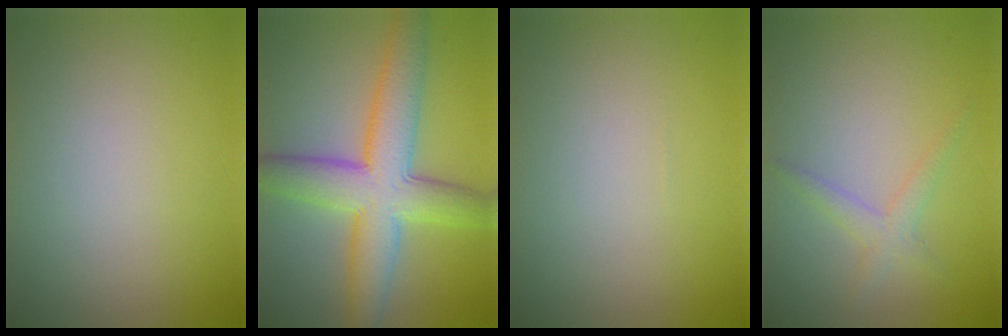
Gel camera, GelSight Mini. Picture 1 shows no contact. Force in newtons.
{"total": 8.4, "press": 8.4, "slide": 0.1}
{"total": 0.0}
{"total": 1.8, "press": 1.8, "slide": 0.1}